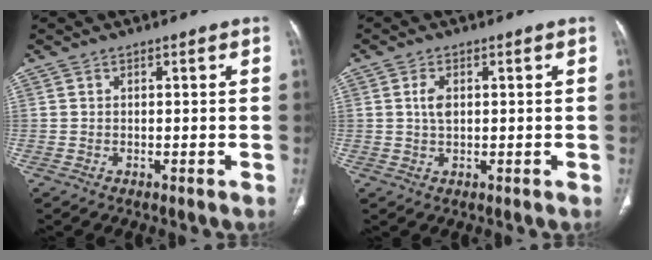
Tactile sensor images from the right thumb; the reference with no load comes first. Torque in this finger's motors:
{"motor_torque": [0.80, 0.55, 0.03, -0.06, -0.01]}